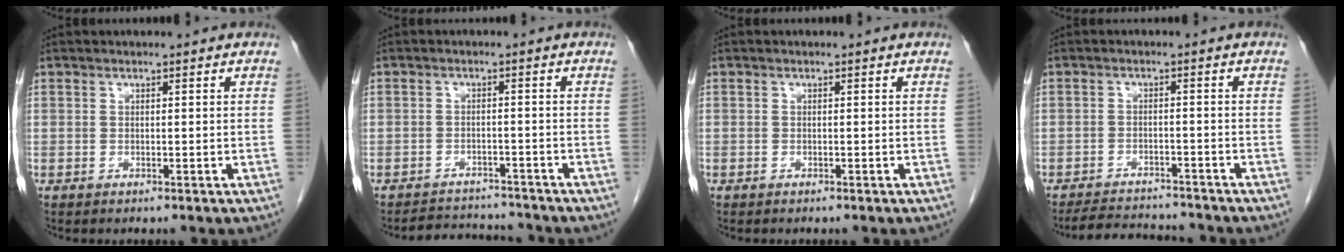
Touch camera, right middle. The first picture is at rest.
{"total": 5.6, "force": [-5.5, 1.0, -0.1], "torque": [0.000, 0.005, -0.082]}
{"total": 0.0}
{"total": 7.1, "force": [-7.0, 0.9, 1.2], "torque": [-0.024, -0.002, -0.107]}